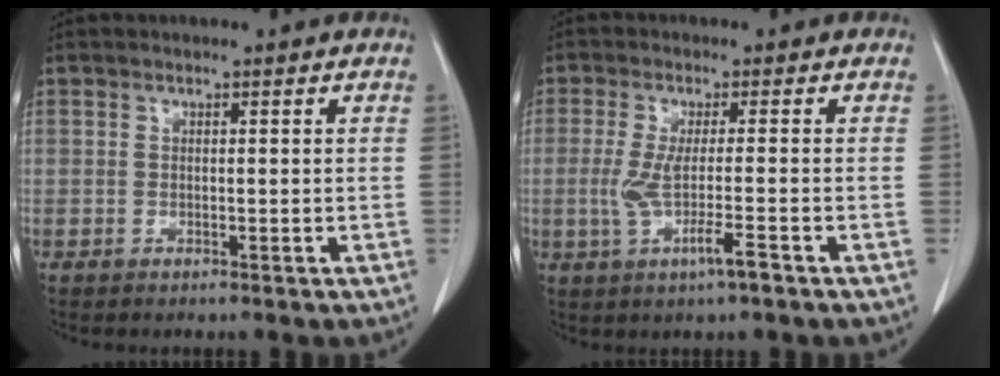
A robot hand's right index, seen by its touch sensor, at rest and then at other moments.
{"total": 6.0, "force": [-2.2, -0.2, 5.6], "torque": [-0.111, -0.017, -0.040]}